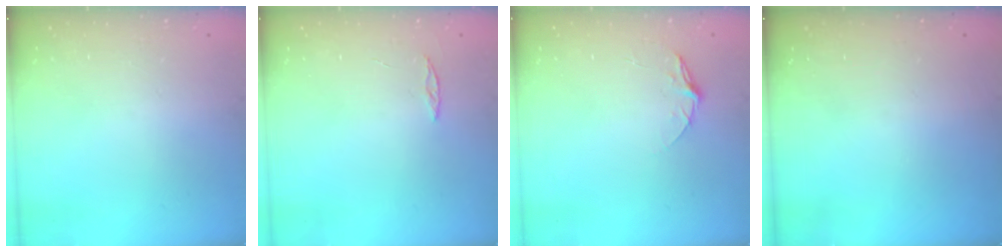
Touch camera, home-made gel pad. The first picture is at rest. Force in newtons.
{"total": 2.0, "press": 2.0, "slide": 0.2}
{"total": 5.8, "press": 5.8, "slide": 0.5}
{"total": 0.0}